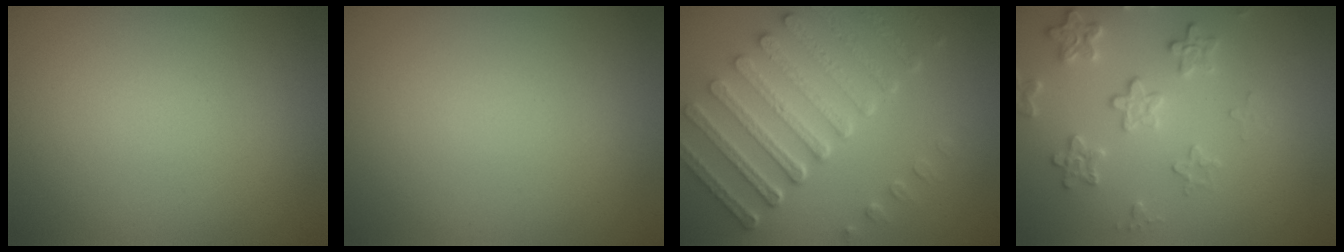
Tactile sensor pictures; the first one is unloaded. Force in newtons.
{"total": 0.0}
{"total": 7.7, "press": 5.9, "slide": 5.0}
{"total": 3.1, "press": 3.1, "slide": 0.4}